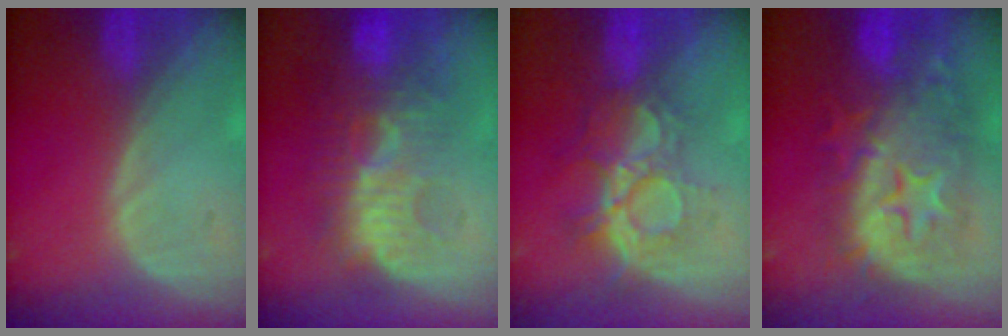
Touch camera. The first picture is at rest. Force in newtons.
{"total": 10.1, "press": 9.3, "slide": 4.0}
{"total": 9.3, "press": 7.9, "slide": 5.1}
{"total": 12.0, "press": 11.9, "slide": 1.2}